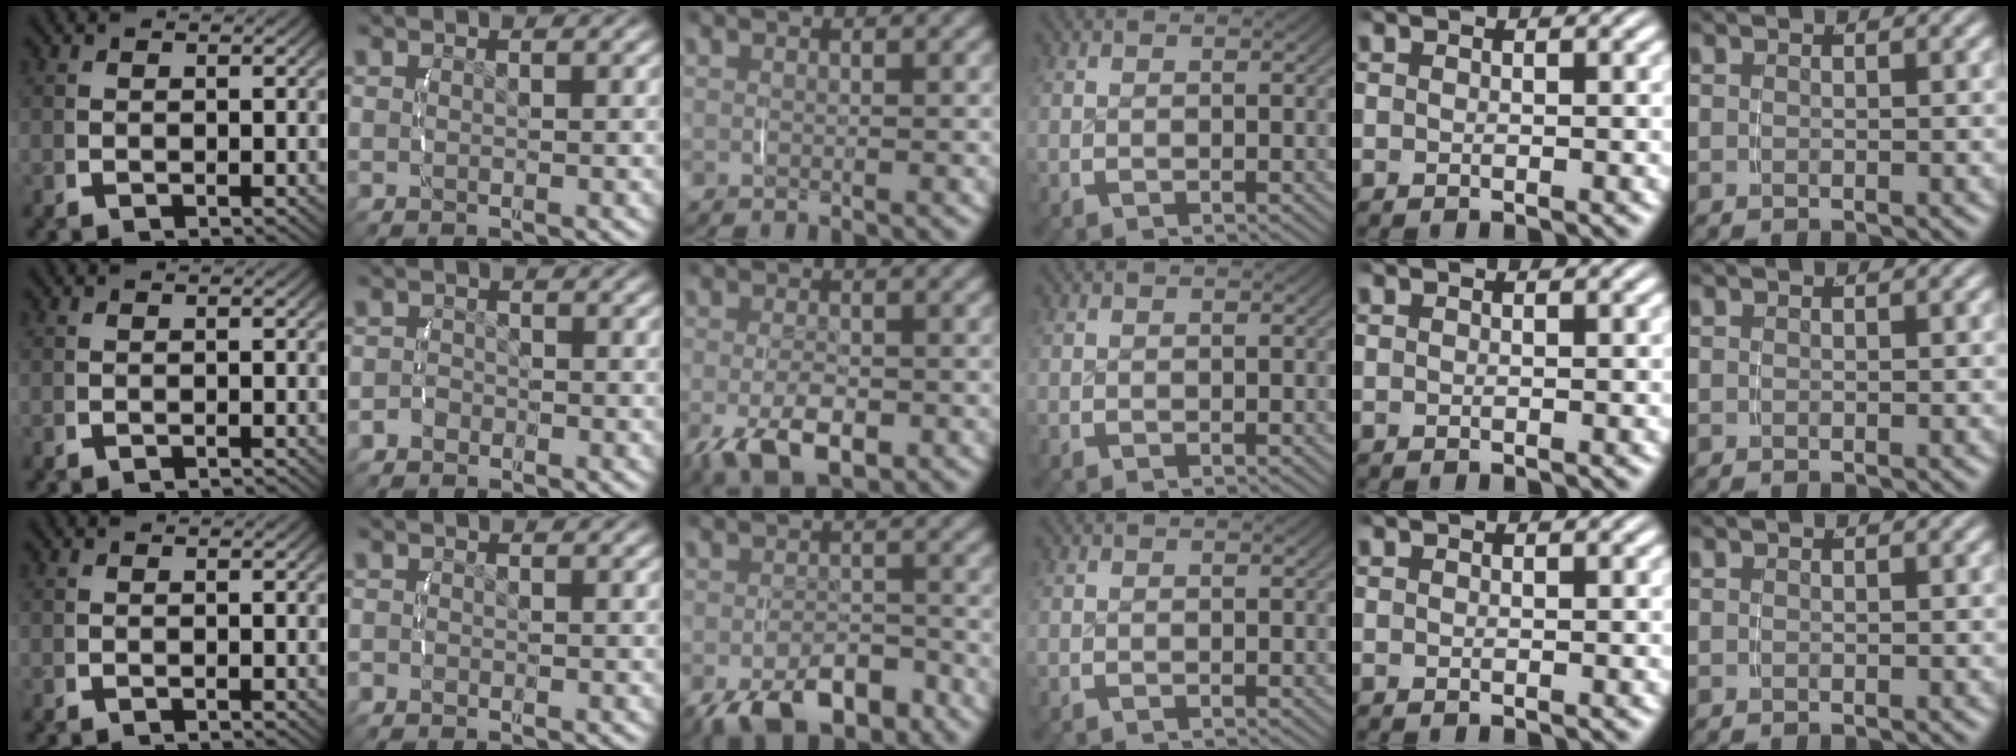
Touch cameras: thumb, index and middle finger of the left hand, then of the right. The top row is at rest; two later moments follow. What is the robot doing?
{"motion": "grasp_and_lifting", "object": "velcro strap"}